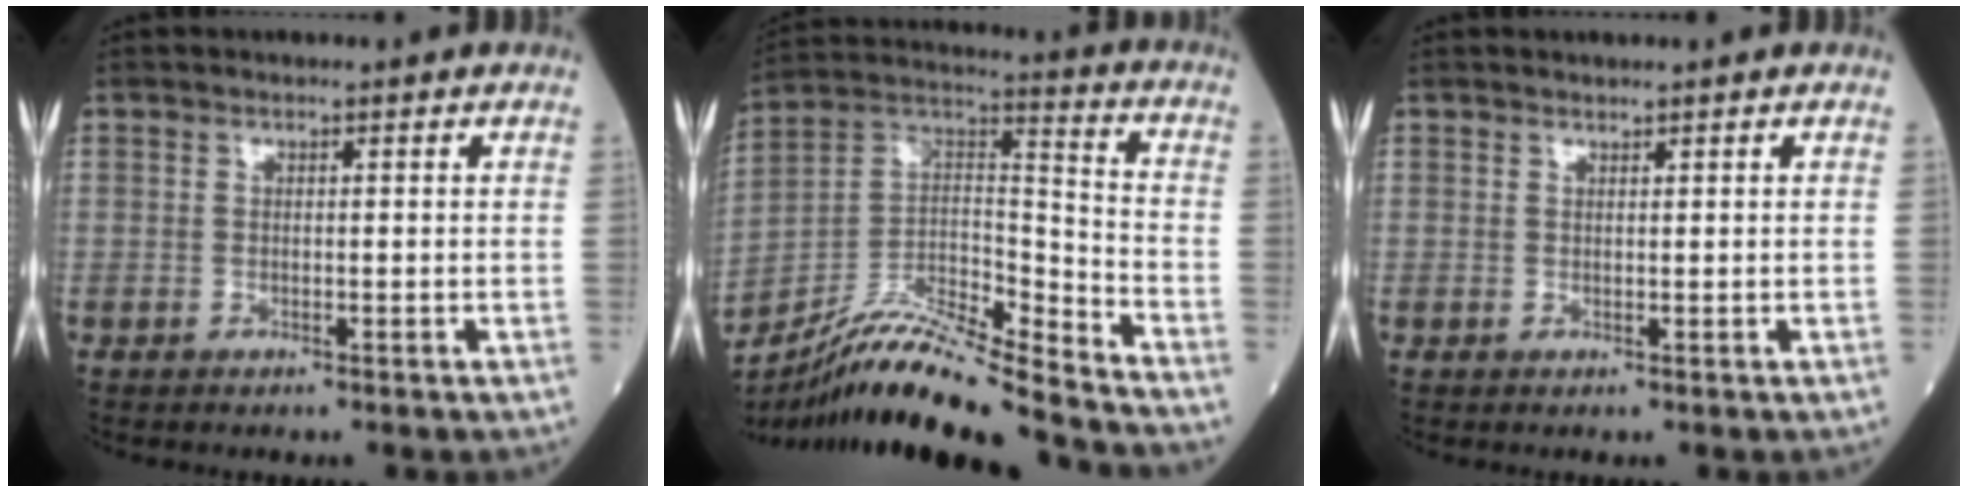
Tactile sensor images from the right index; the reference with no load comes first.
{"total": 18.5, "force": [-16.8, 0.2, 7.9], "torque": [-0.164, 0.019, -0.300]}
{"total": 0.5, "force": [0.5, 0.0, 0.0], "torque": [-0.006, 0.002, 0.014]}